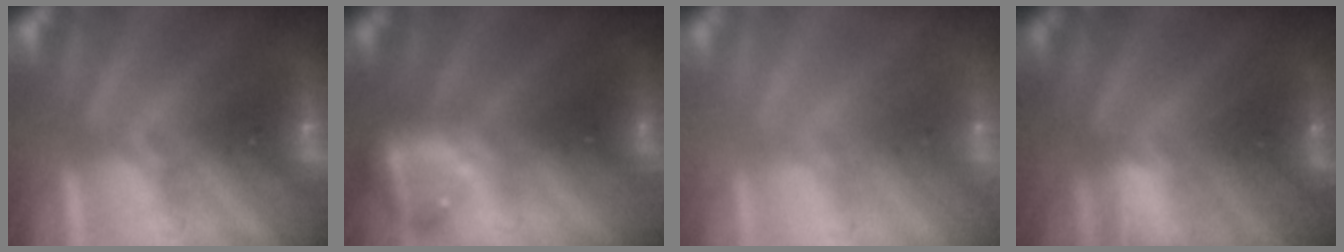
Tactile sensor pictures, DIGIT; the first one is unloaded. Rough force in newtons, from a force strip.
{"total": 6.5}
{"total": 7.6}
{"total": 1.6}